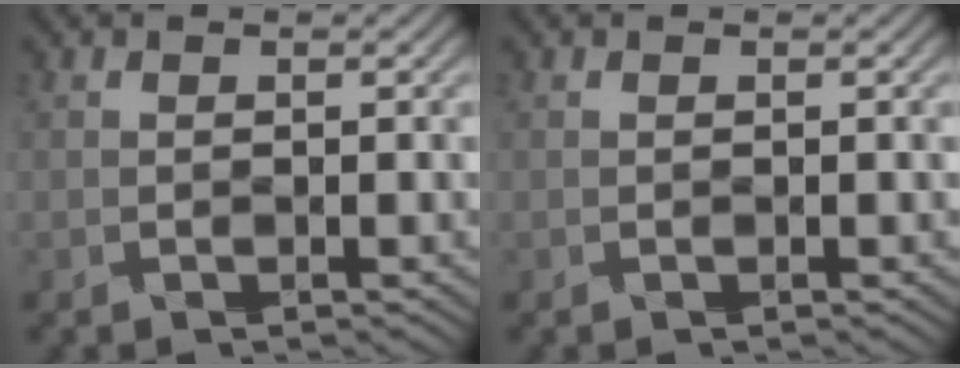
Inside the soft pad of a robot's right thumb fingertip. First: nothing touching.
{"total": 0.0}